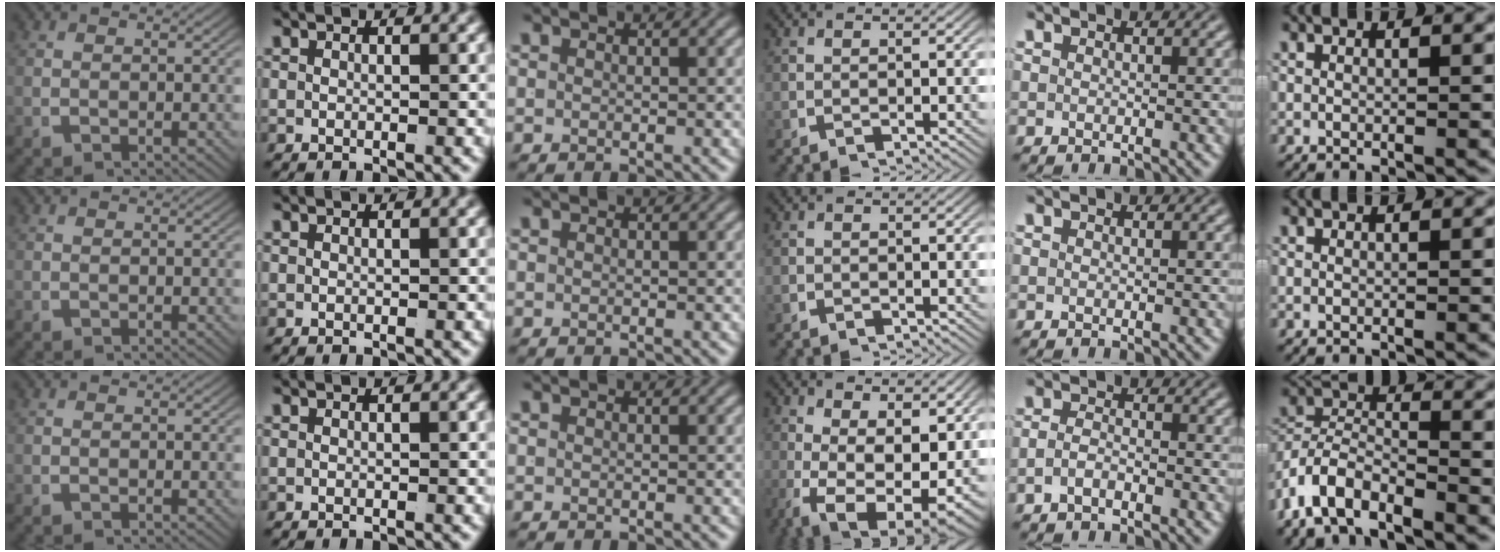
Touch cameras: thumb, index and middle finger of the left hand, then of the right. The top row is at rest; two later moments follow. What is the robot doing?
{"motion": "lift_and_place", "object": "shorts"}